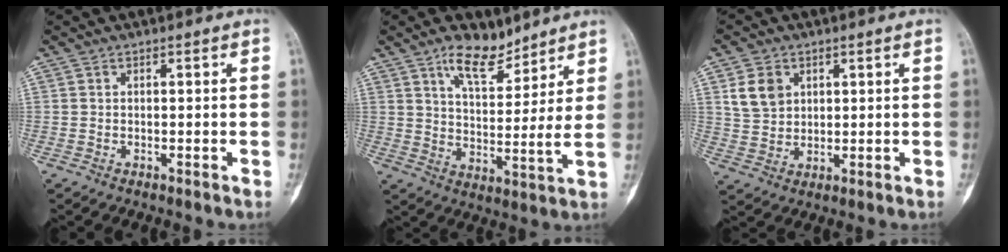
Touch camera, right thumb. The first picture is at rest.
{"total": 10.0, "force": [7.2, 3.7, 5.9], "torque": [-0.081, -0.056, 0.127]}
{"total": 6.3, "force": [2.5, 4.9, 3.2], "torque": [-0.044, -0.008, 0.052]}